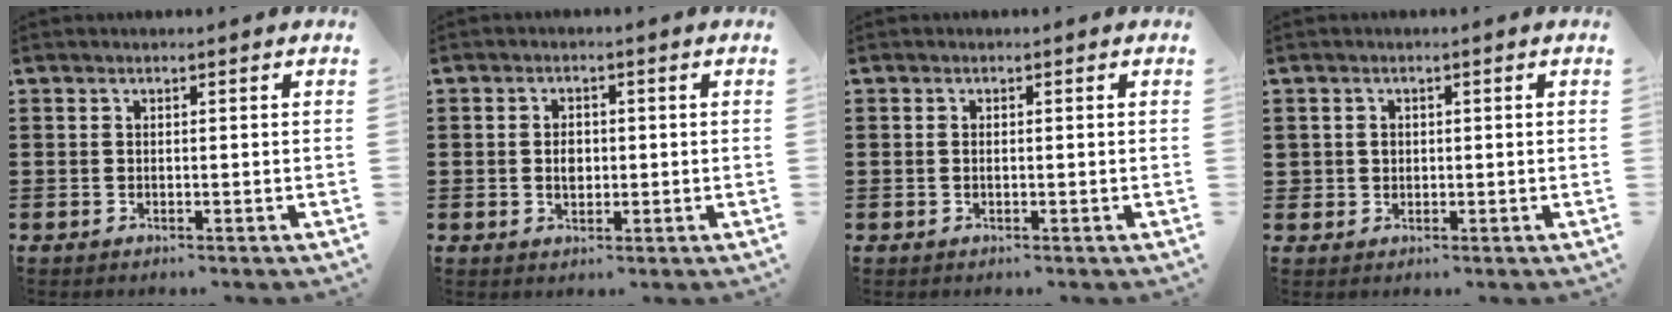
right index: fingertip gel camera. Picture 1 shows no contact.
{"total": 2.6, "force": [-0.1, 1.7, 2.0], "torque": [-0.031, 0.001, -0.004]}
{"total": 0.7, "force": [-0.1, 0.2, 0.6], "torque": [-0.014, -0.002, -0.001]}
{"total": 1.5, "force": [0.2, 1.5, 0.3], "torque": [-0.013, 0.008, 0.002]}